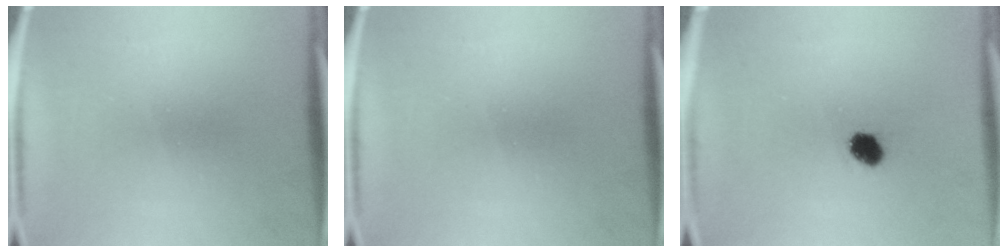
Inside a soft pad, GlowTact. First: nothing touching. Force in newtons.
{"total": 0.0}
{"total": 2.6}